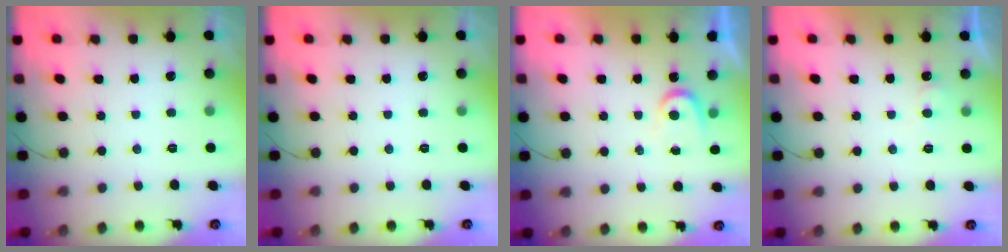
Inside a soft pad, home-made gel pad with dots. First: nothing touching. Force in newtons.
{"total": 0.0}
{"total": 4.2, "press": 4.2, "slide": 0.3}
{"total": 3.8, "press": 3.8, "slide": 0.4}